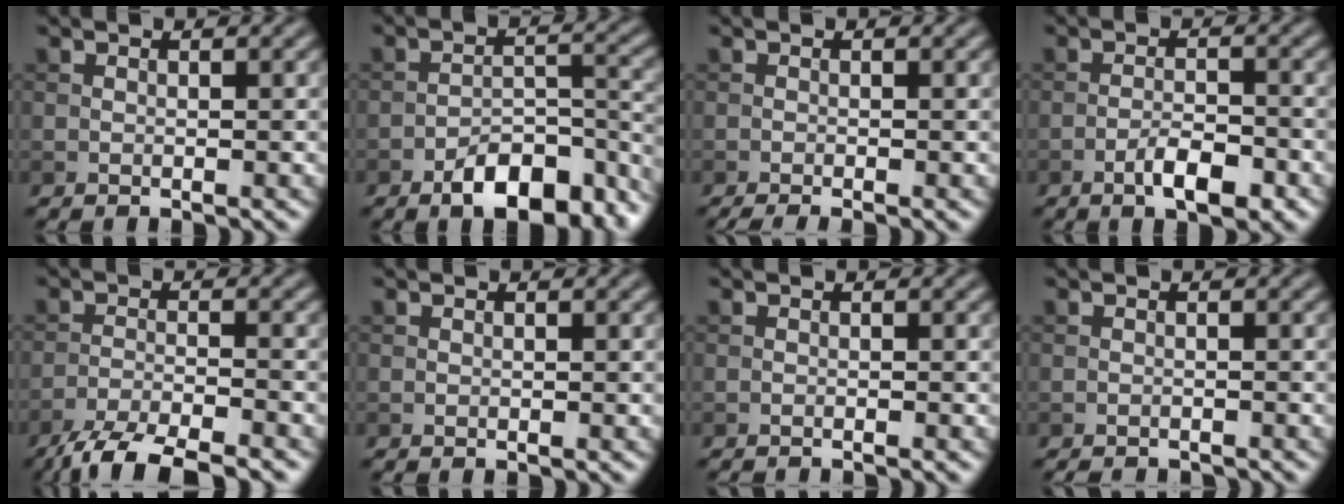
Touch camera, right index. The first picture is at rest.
{"total": 8.1, "force": [-5.6, 3.3, 4.9], "torque": [-0.064, 0.004, -0.095]}
{"total": 2.2, "force": [-1.3, 0.5, 1.7], "torque": [-0.023, -0.002, -0.026]}
{"total": 3.7, "force": [-2.0, 1.2, 2.9], "torque": [-0.051, 0.004, -0.037]}
{"total": 6.2, "force": [-5.1, 1.1, 3.3], "torque": [-0.055, -0.008, -0.098]}
{"total": 0.0}
{"total": 1.0, "force": [-0.9, 0.1, 0.5], "torque": [0.000, -0.001, -0.019]}
{"total": 2.1, "force": [-2.1, 0.3, 0.5], "torque": [-0.004, -0.006, -0.031]}